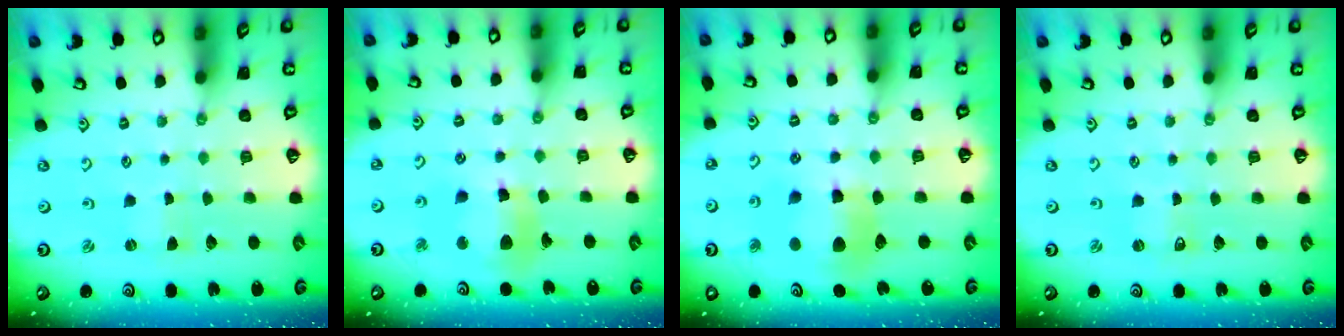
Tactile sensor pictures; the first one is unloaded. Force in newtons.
{"total": 11.4, "press": 11.3, "slide": 1.4}
{"total": 11.4, "press": 11.3, "slide": 1.5}
{"total": 0.7, "press": 0.7, "slide": 0.0}